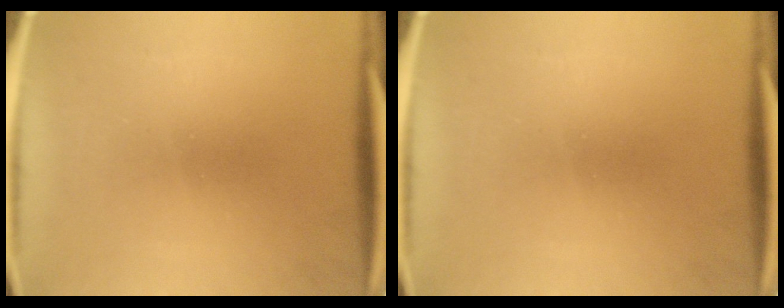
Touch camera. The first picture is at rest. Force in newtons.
{"total": 0.0}